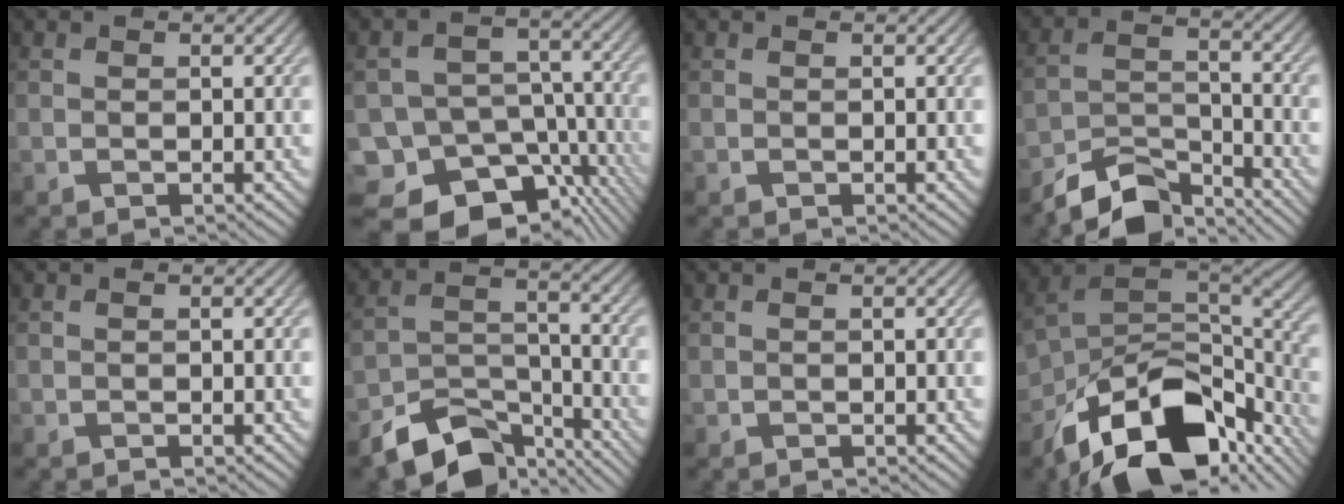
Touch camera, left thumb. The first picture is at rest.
{"total": 15.8, "force": [-10.5, 10.6, 5.3], "torque": [-0.101, -0.038, -0.134]}
{"total": 0.0}
{"total": 7.4, "force": [-6.6, 2.0, 2.7], "torque": [-0.056, -0.004, -0.132]}
{"total": 0.0}
{"total": 9.7, "force": [-7.5, 4.3, 4.5], "torque": [-0.080, -0.012, -0.139]}
{"total": 0.0}
{"total": 16.4, "force": [-10.0, 9.2, 9.3], "torque": [-0.190, -0.037, -0.163]}